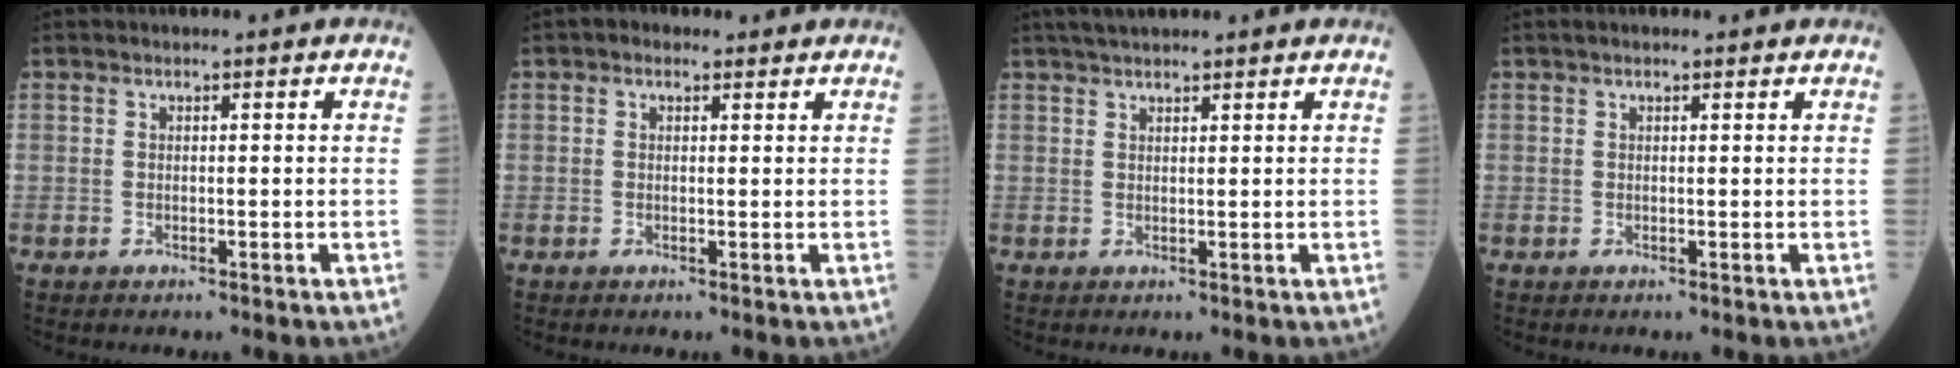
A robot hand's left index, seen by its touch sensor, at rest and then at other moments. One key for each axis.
{"total": 1.6, "fx": 1.1, "fy": 1.0, "fz": 0.6, "tx": -0.014, "ty": 0.013, "tz": 0.013}
{"total": 4.9, "fx": 4.2, "fy": 0.5, "fz": 2.3, "tx": -0.035, "ty": 0.034, "tz": 0.072}
{"total": 2.1, "fx": 1.8, "fy": 0.4, "fz": 1.0, "tx": -0.016, "ty": 0.022, "tz": 0.024}